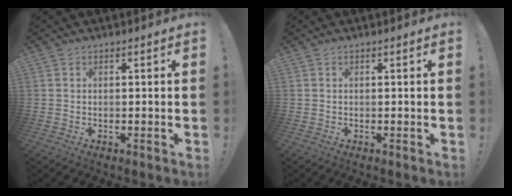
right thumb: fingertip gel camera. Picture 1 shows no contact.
{"total": 0.0}